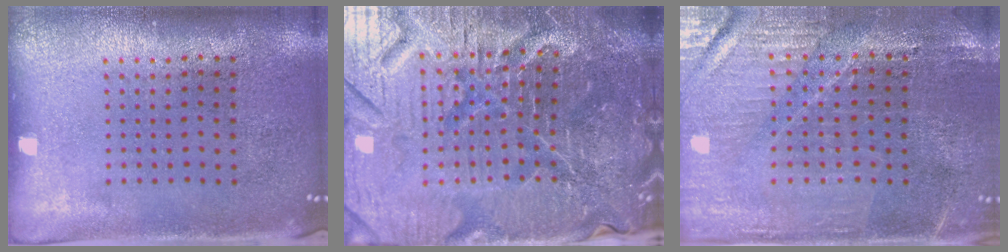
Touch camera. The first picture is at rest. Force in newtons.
{"total": 7.4, "press": 6.5, "slide": 3.5}
{"total": 1.7, "press": 1.7, "slide": 0.3}